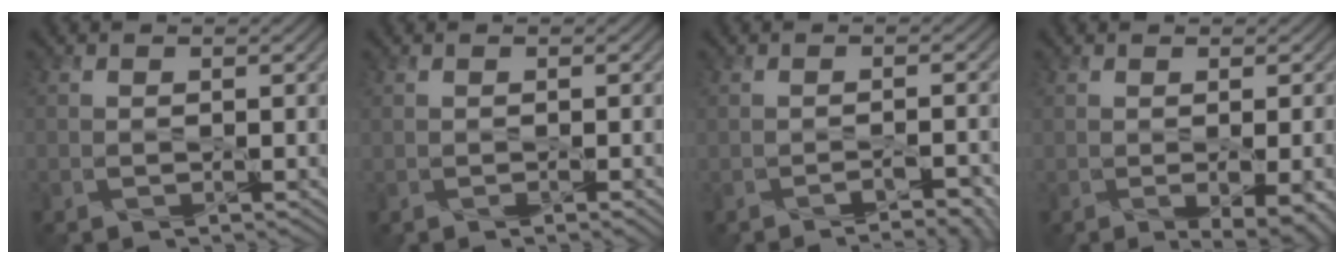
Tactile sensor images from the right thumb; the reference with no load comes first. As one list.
[{"total": 1.0, "force": [-0.4, 0.2, 0.9], "torque": [-0.016, -0.003, -0.005]}, {"total": 3.1, "force": [-2.2, 0.5, 2.1], "torque": [-0.028, 0.004, -0.028]}, {"total": 6.3, "force": [-2.1, 2.2, 5.5], "torque": [-0.077, -0.016, -0.008]}]